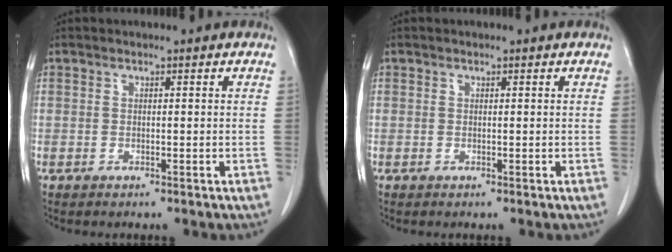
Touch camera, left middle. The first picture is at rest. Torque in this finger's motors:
{"motor_torque": [-0.17, 0.19, -0.06, -0.01]}